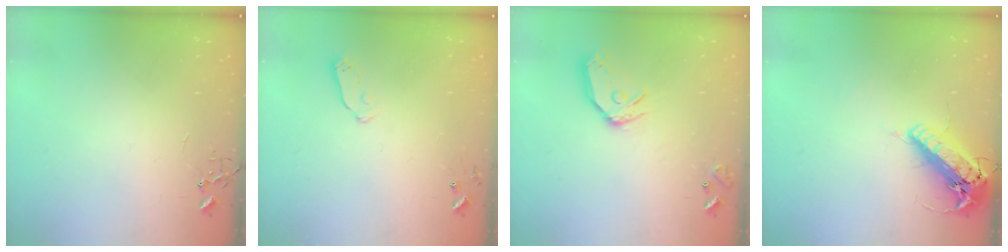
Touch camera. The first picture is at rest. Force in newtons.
{"total": 4.9, "press": 4.9, "slide": 0.3}
{"total": 12.3, "press": 12.2, "slide": 1.5}
{"total": 18.2, "press": 17.8, "slide": 3.8}